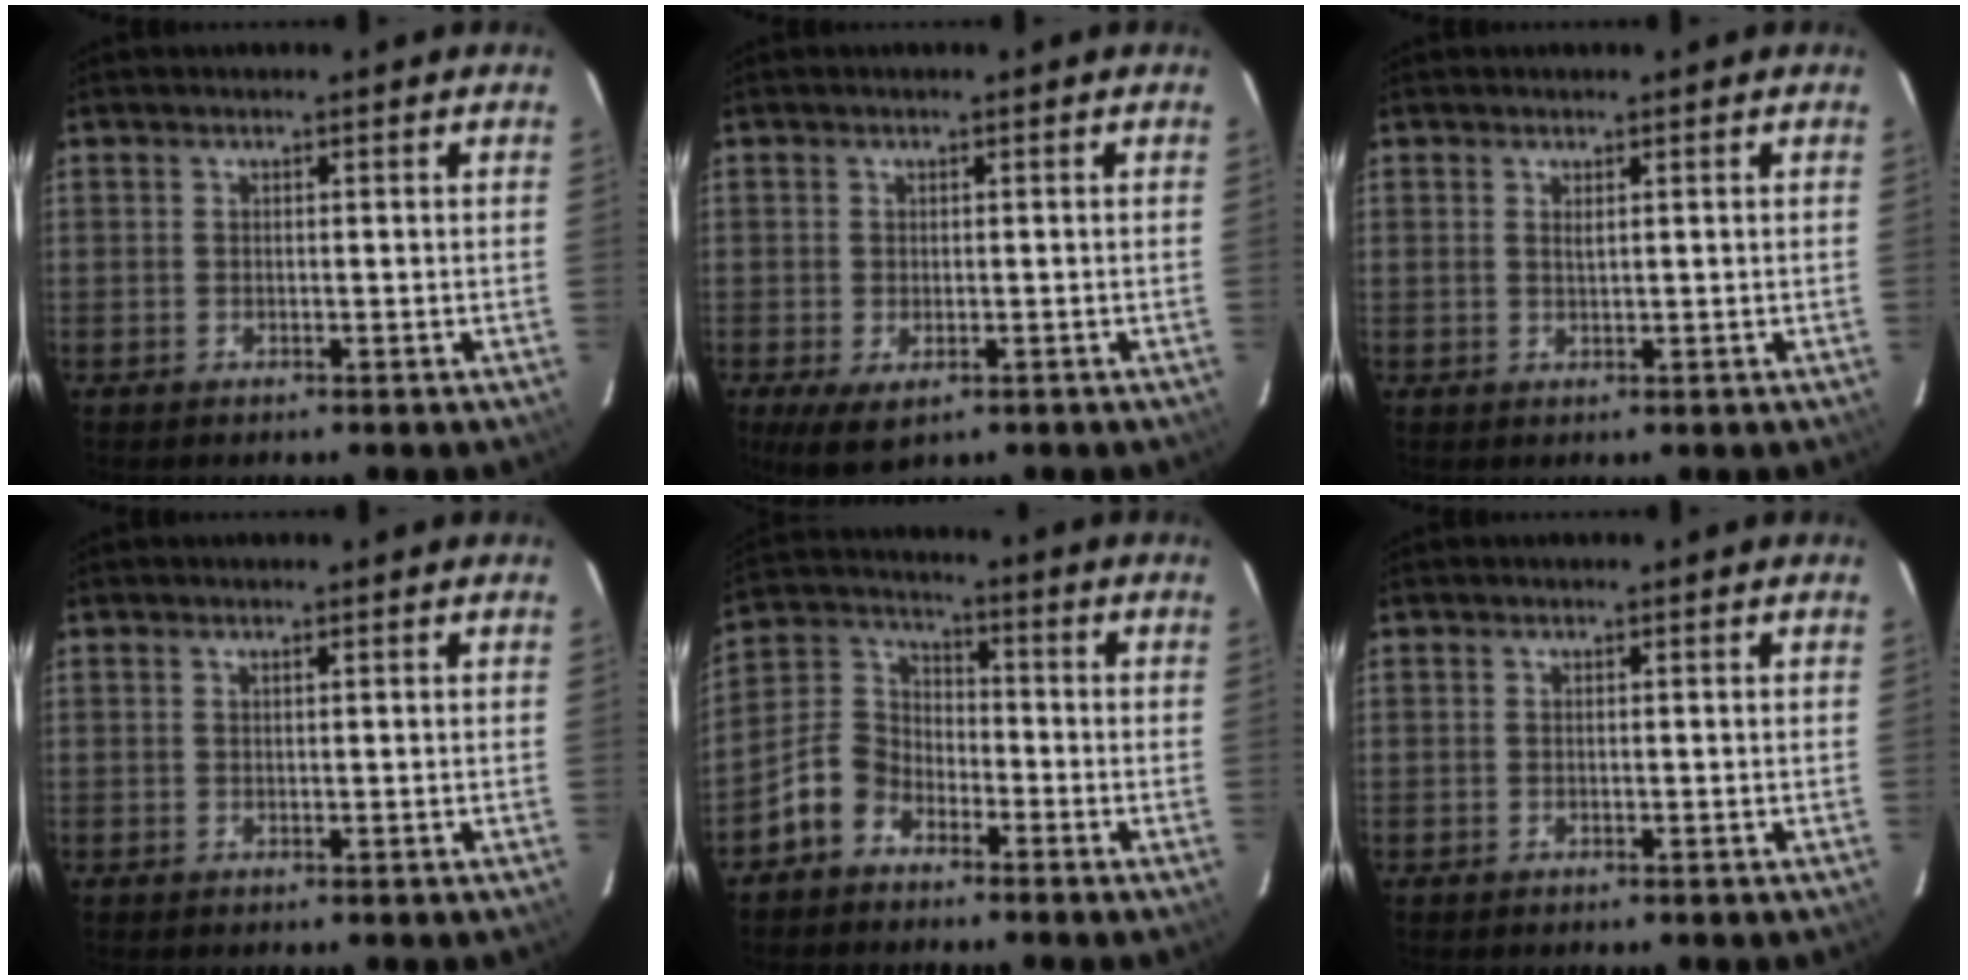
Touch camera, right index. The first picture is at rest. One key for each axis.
{"total": 4.7, "fx": -1.9, "fy": 2.7, "fz": 3.3, "tx": -0.063, "ty": -0.020, "tz": -0.025}
{"total": 1.0, "fx": 0.5, "fy": 0.3, "fz": 0.8, "tx": -0.014, "ty": 0.001, "tz": 0.009}
{"total": 0.0}
{"total": 7.8, "fx": -5.1, "fy": 5.0, "fz": 3.0, "tx": -0.070, "ty": 0.030, "tz": -0.106}
{"total": 0.0}